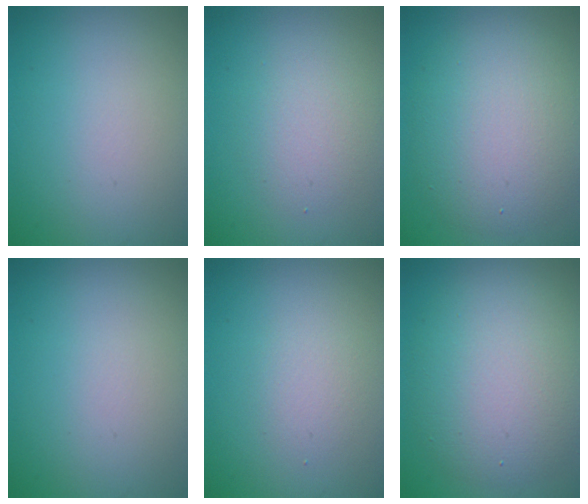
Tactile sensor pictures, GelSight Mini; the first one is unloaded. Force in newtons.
{"total": 2.7, "press": 2.7, "slide": 0.2}
{"total": 7.4, "press": 7.4, "slide": 0.4}
{"total": 0.0}
{"total": 1.6, "press": 1.6, "slide": 0.1}
{"total": 8.0, "press": 8.0, "slide": 0.4}